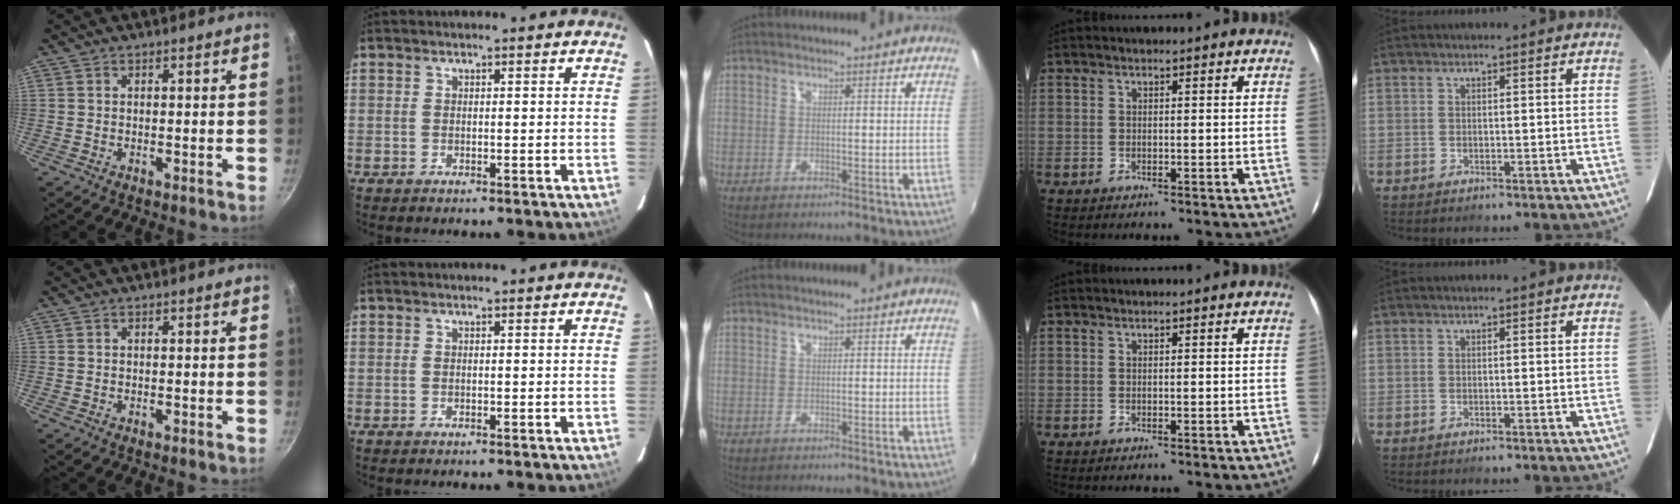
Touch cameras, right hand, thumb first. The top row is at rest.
{}